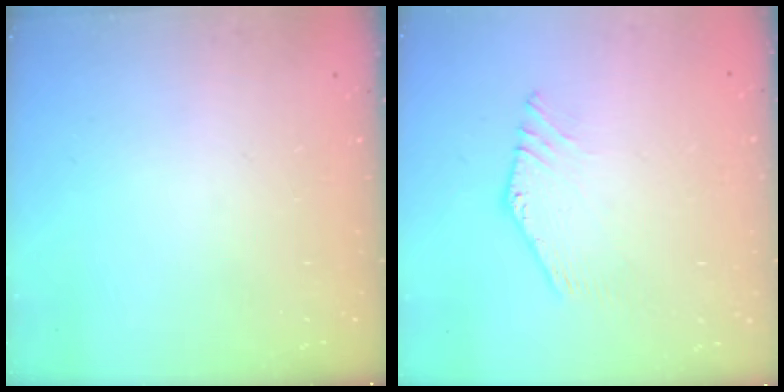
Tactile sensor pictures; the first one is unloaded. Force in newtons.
{"total": 1.6, "press": 1.6, "slide": 0.1}